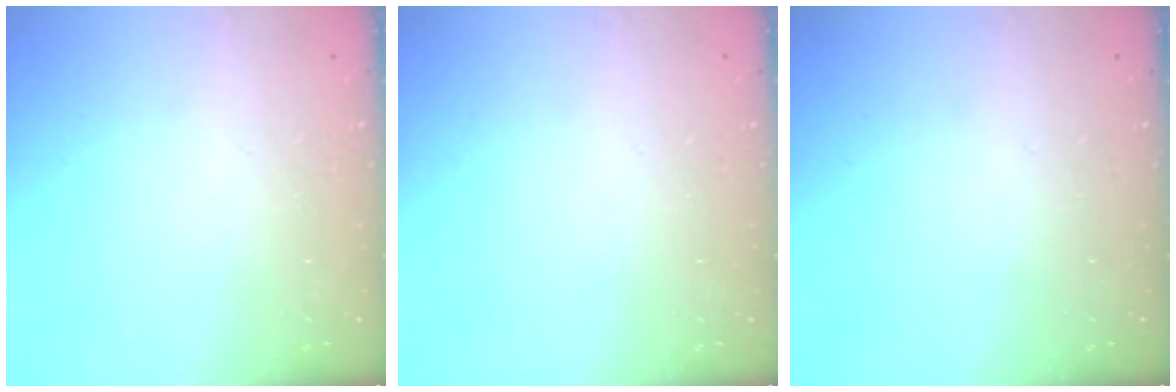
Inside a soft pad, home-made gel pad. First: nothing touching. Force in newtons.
{"total": 0.0}
{"total": 0.0}